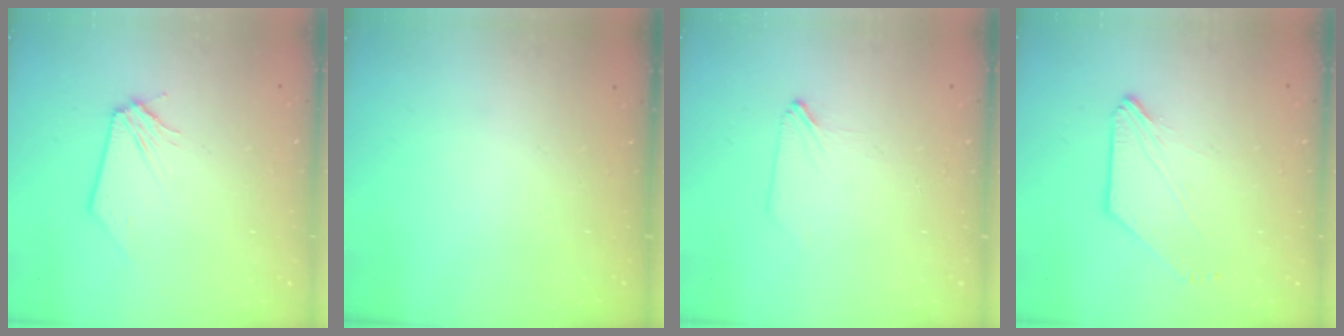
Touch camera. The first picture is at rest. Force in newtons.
{"total": 0.0}
{"total": 1.2, "press": 1.2, "slide": 0.3}
{"total": 3.0, "press": 2.9, "slide": 0.5}